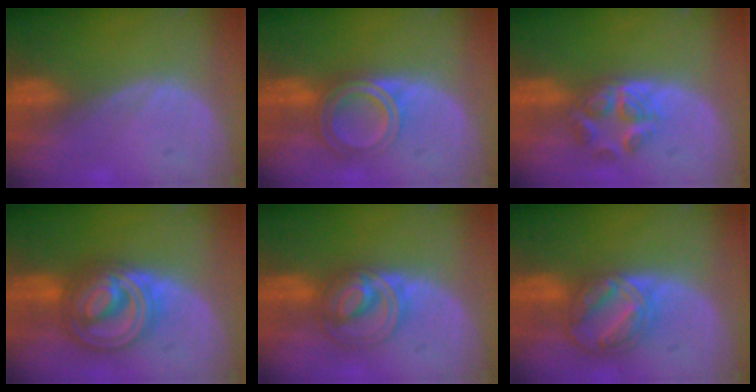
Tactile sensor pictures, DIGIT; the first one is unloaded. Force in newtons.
{"total": 6.4, "press": 5.4, "slide": 3.5}
{"total": 5.9, "press": 5.0, "slide": 3.1}
{"total": 9.2, "press": 9.2, "slide": 0.7}
{"total": 6.2, "press": 6.2, "slide": 0.2}
{"total": 8.6, "press": 7.2, "slide": 4.6}